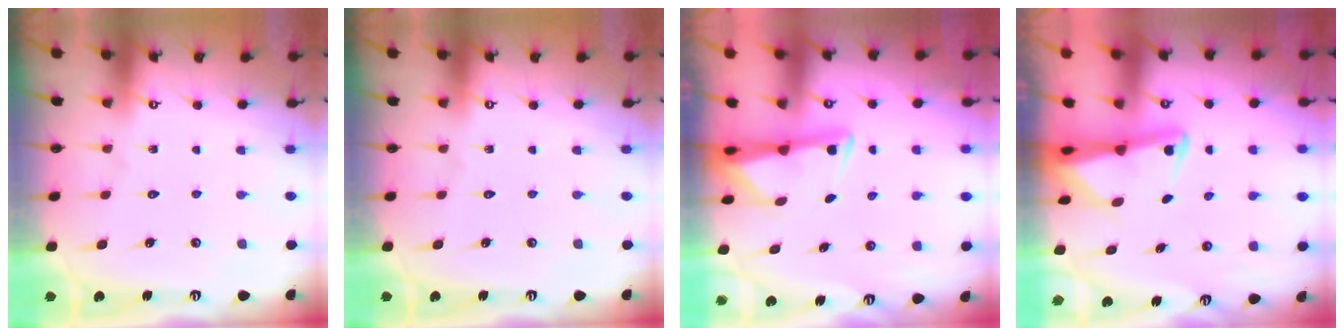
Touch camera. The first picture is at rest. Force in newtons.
{"total": 0.0}
{"total": 3.0, "press": 2.9, "slide": 0.6}
{"total": 2.5, "press": 2.5, "slide": 0.4}